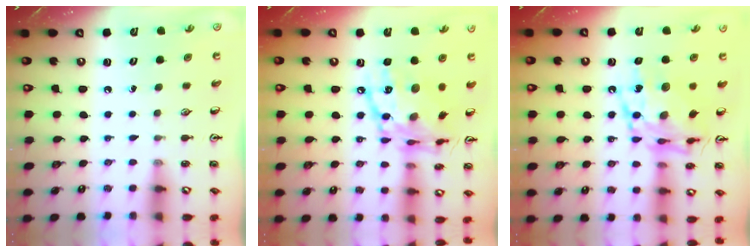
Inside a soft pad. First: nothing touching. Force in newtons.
{"total": 18.8, "press": 18.7, "slide": 1.4}
{"total": 16.5, "press": 16.4, "slide": 1.3}